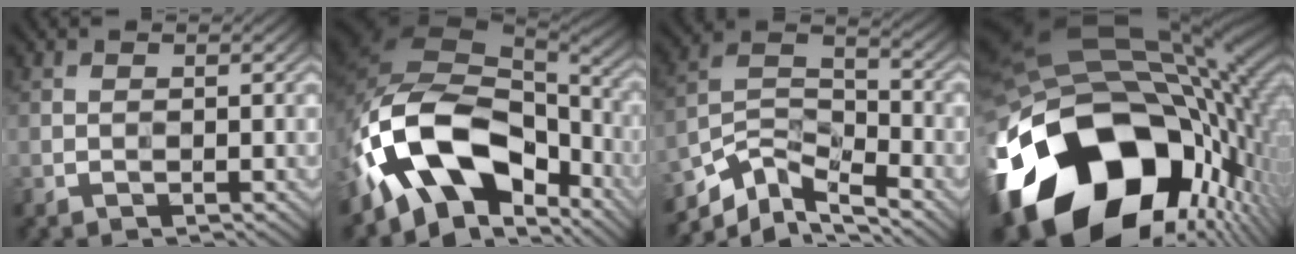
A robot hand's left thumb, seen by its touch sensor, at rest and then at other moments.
{"total": 15.0, "force": [-7.3, 9.2, 9.2], "torque": [-0.191, -0.010, -0.141]}
{"total": 7.4, "force": [-5.8, 2.4, 3.8], "torque": [-0.070, -0.002, -0.130]}
{"total": 21.4, "force": [-6.5, 15.3, 13.5], "torque": [-0.321, -0.059, -0.077]}